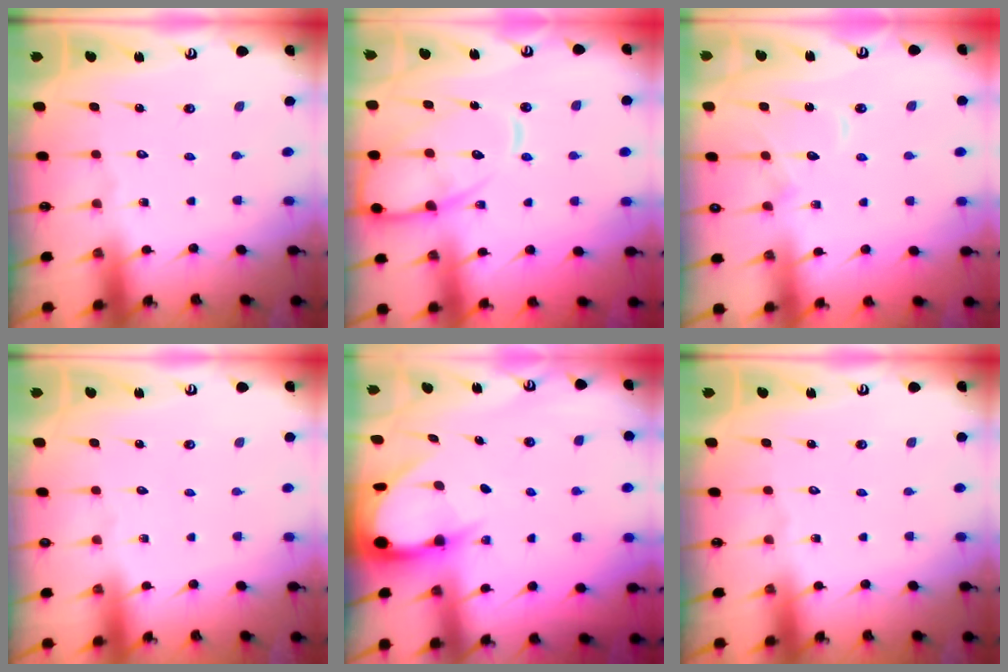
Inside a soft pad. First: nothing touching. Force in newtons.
{"total": 14.1, "press": 14.0, "slide": 1.3}
{"total": 8.7, "press": 8.6, "slide": 0.2}
{"total": 0.0}
{"total": 5.7, "press": 5.7, "slide": 0.7}
{"total": 0.0}